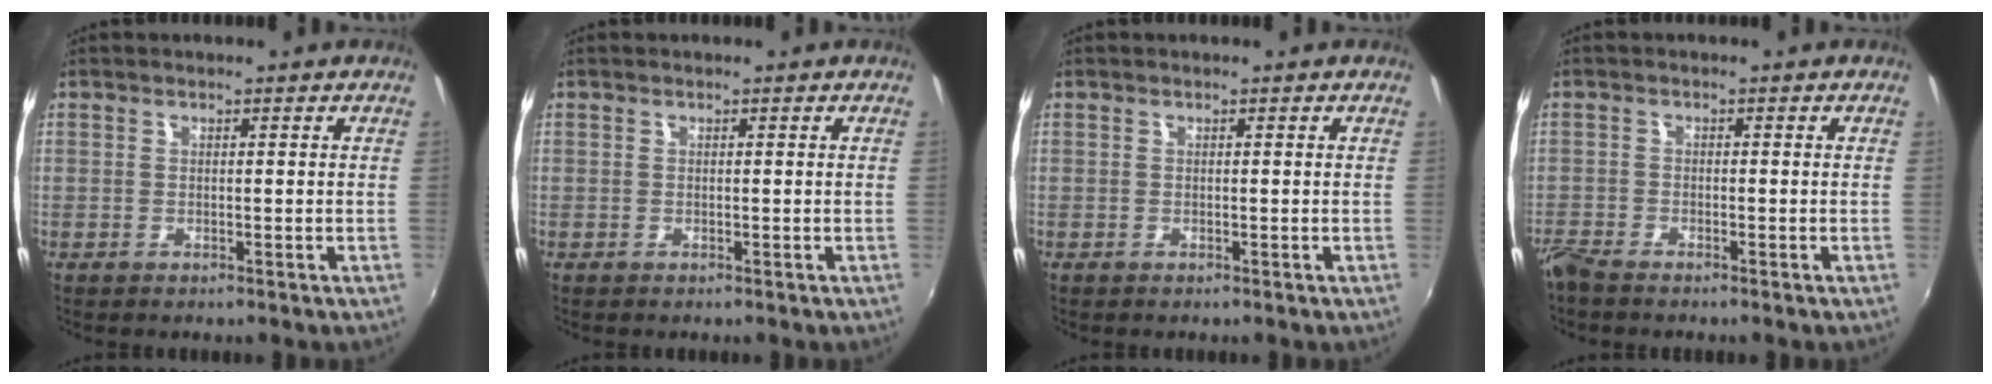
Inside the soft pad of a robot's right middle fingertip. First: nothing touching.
{"total": 0.0}
{"total": 0.0}
{"total": 3.4, "force": [-3.0, 0.4, 1.4], "torque": [-0.040, -0.015, -0.062]}